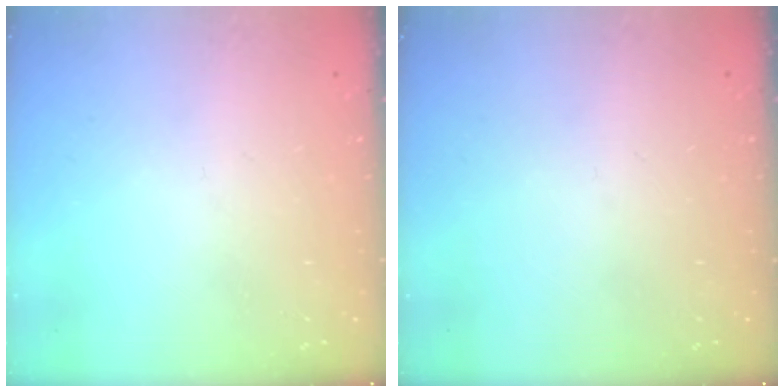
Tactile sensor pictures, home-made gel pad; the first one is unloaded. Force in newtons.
{"total": 0.0}